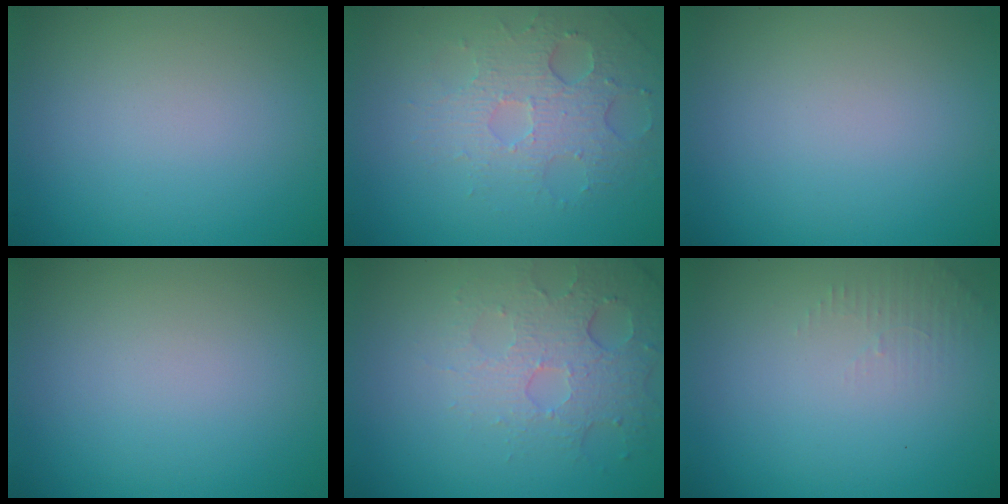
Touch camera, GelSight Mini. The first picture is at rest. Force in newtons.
{"total": 3.6, "press": 3.2, "slide": 1.5}
{"total": 0.0}
{"total": 0.0}
{"total": 5.0, "press": 3.3, "slide": 3.8}
{"total": 1.3, "press": 1.2, "slide": 0.3}